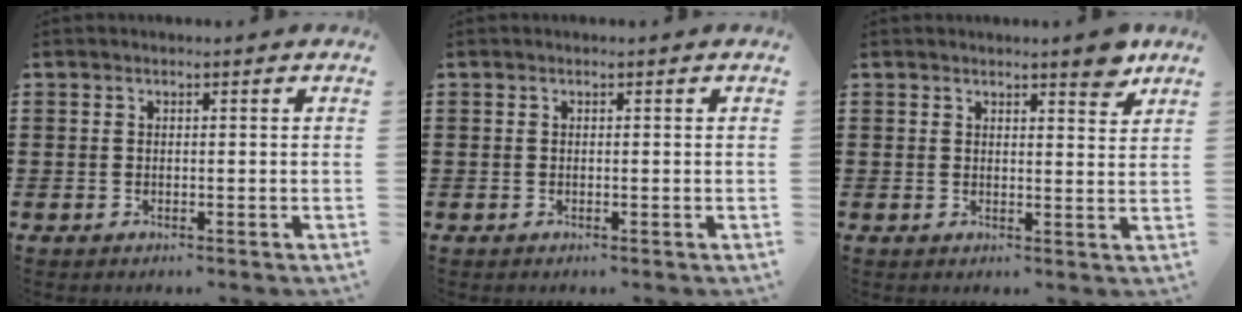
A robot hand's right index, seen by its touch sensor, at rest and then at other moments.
{"total": 0.0}
{"total": 3.6, "force": [3.0, 0.8, 1.8], "torque": [-0.016, -0.009, 0.050]}